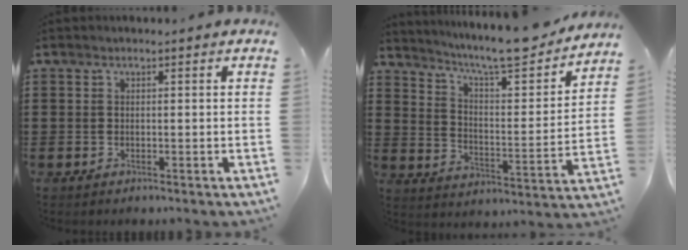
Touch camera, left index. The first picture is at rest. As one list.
[{"total": 9.3, "force": [8.4, 0.4, 3.9], "torque": [-0.095, -0.063, 0.137]}]